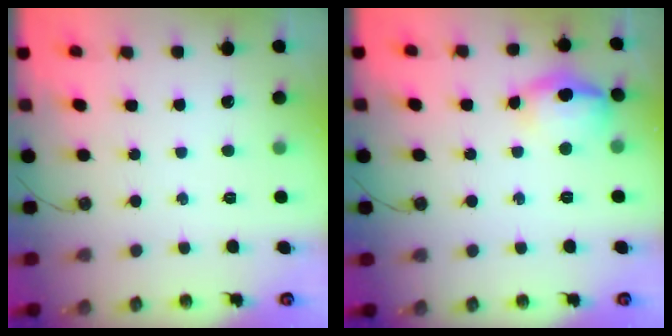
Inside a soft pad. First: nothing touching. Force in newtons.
{"total": 18.4, "press": 13.5, "slide": 12.5}